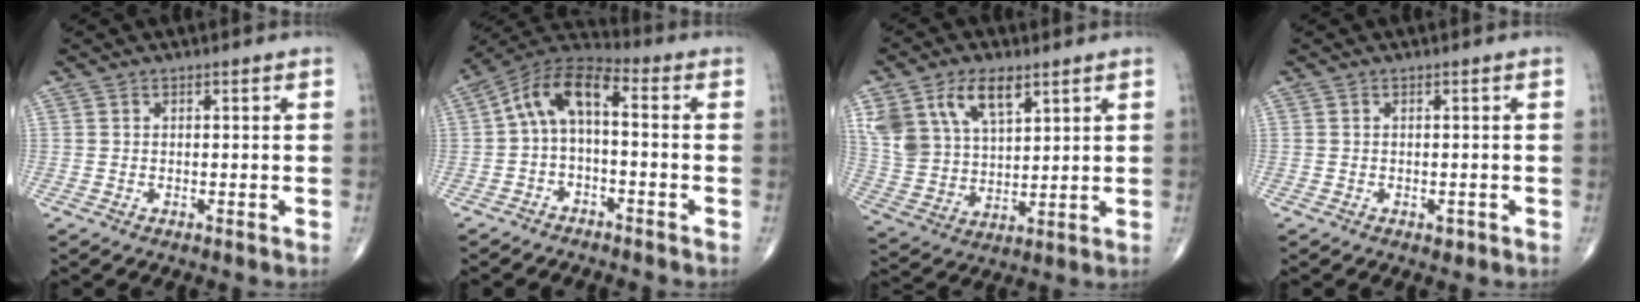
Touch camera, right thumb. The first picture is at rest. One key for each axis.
{"total": 10.0, "fx": -0.6, "fy": 4.8, "fz": 8.7, "tx": -0.153, "ty": 0.049, "tz": -0.023}
{"total": 15.0, "fx": 7.8, "fy": 8.6, "fz": 9.5, "tx": -0.176, "ty": -0.023, "tz": 0.158}
{"total": 1.0, "fx": -0.5, "fy": 0.7, "fz": 0.6, "tx": -0.006, "ty": 0.000, "tz": -0.006}